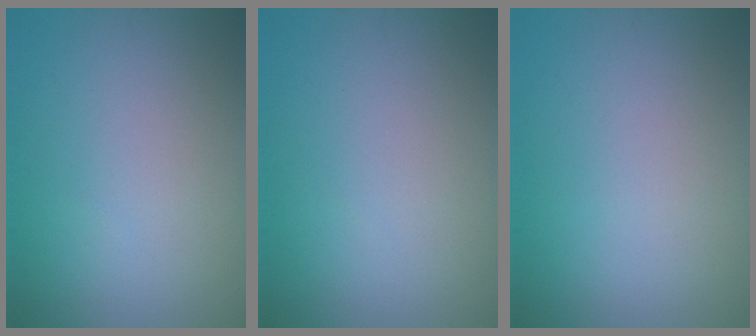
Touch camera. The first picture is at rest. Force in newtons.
{"total": 0.0}
{"total": 0.0}